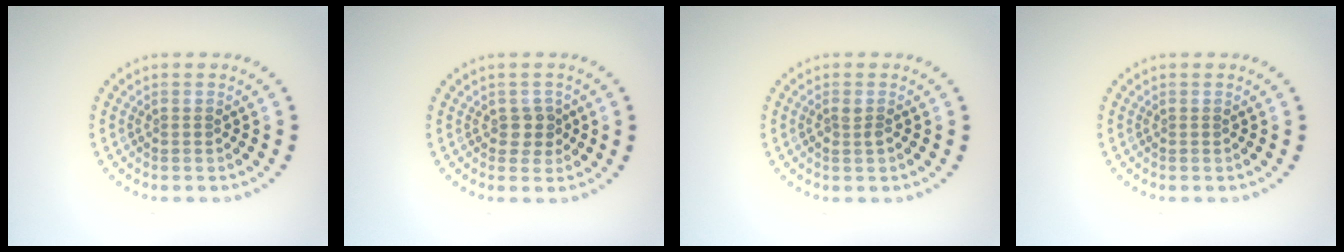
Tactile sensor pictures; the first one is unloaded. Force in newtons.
{"total": 1.6, "press": 1.4, "slide": 0.8}
{"total": 0.7, "press": 0.7, "slide": 0.2}
{"total": 0.0}